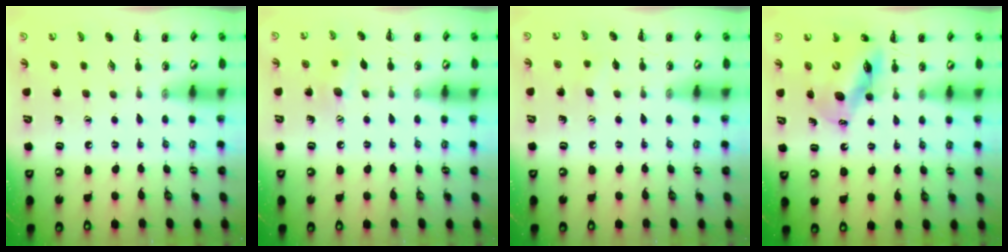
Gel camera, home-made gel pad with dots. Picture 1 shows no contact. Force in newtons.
{"total": 6.9, "press": 6.7, "slide": 1.5}
{"total": 4.5, "press": 4.4, "slide": 0.9}
{"total": 11.0, "press": 10.6, "slide": 2.9}